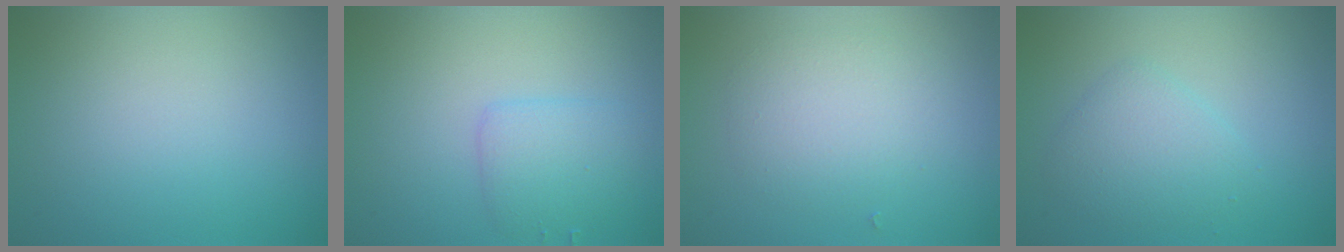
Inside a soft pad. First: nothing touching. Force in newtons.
{"total": 2.6, "press": 2.6, "slide": 0.0}
{"total": 3.0, "press": 3.0, "slide": 0.1}
{"total": 2.8, "press": 2.8, "slide": 0.1}